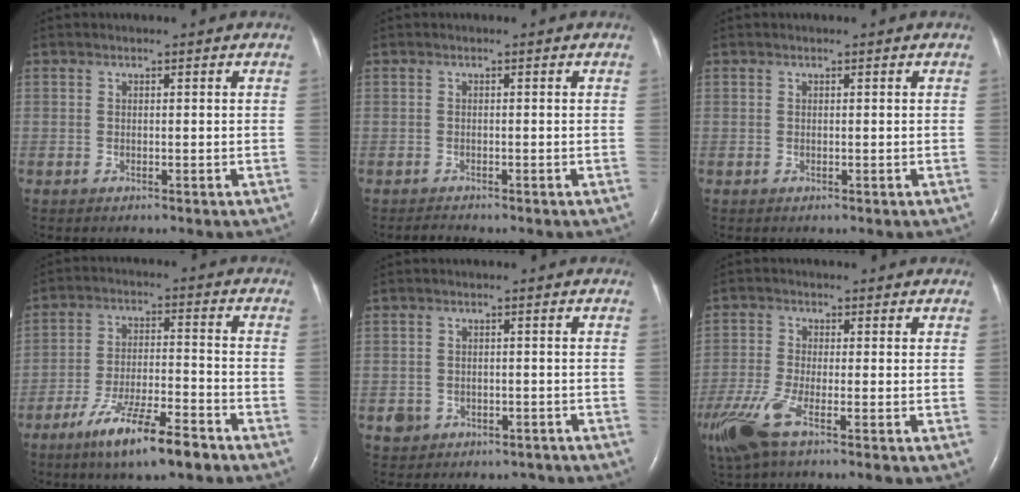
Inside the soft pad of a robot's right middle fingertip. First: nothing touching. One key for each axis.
{"total": 0.8, "fx": -0.8, "fy": 0.0, "fz": 0.0, "tx": -0.007, "ty": -0.006, "tz": -0.012}
{"total": 0.0}
{"total": 11.5, "fx": -7.8, "fy": 1.5, "fz": 8.3, "tx": -0.153, "ty": -0.018, "tz": -0.134}
{"total": 4.4, "fx": -2.8, "fy": 3.3, "fz": 0.5, "tx": -0.007, "ty": 0.017, "tz": -0.034}
{"total": 8.0, "fx": -4.7, "fy": 1.2, "fz": 6.4, "tx": -0.146, "ty": -0.019, "tz": -0.094}